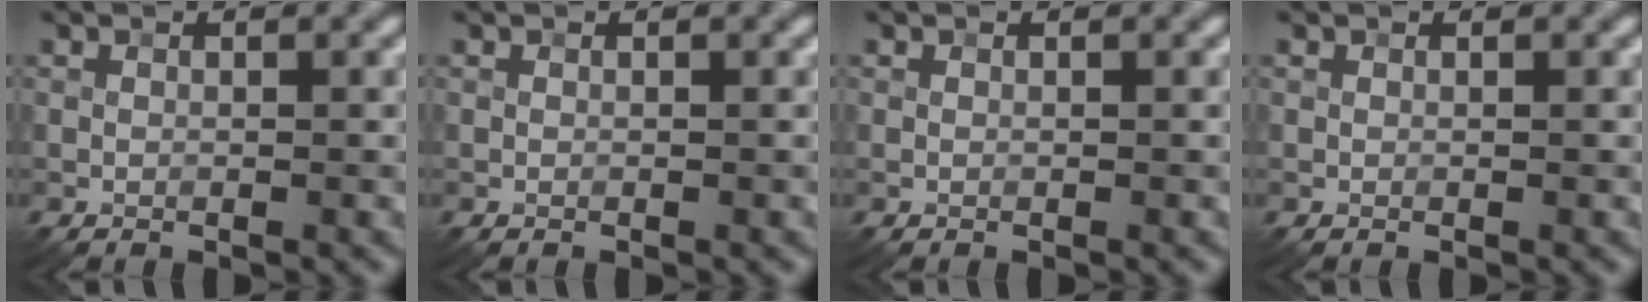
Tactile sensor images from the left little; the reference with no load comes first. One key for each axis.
{"total": 0.0}
{"total": 0.0}
{"total": 0.0}